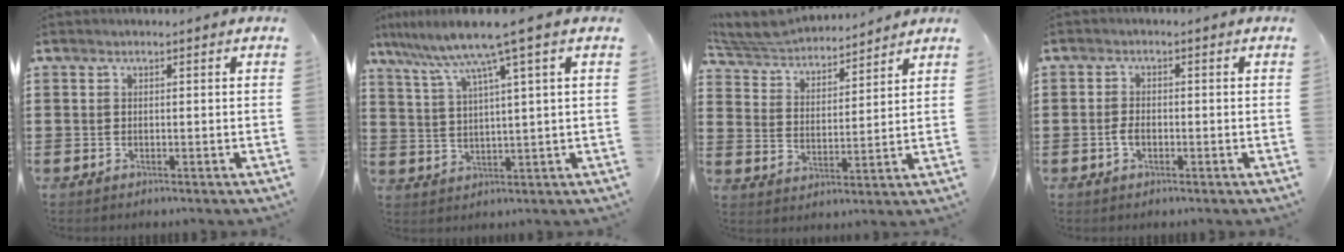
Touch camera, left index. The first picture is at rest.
{"total": 7.5, "force": [4.9, -0.4, 5.7], "torque": [-0.129, -0.024, 0.078]}
{"total": 5.6, "force": [5.5, 0.7, 1.0], "torque": [-0.047, -0.031, 0.095]}
{"total": 2.0, "force": [-0.6, 1.1, 1.6], "torque": [-0.039, -0.001, -0.013]}